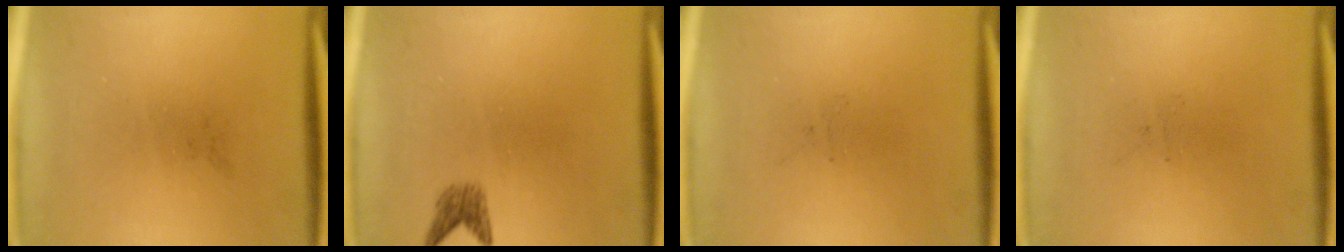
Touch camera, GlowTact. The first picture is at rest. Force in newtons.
{"total": 1.8}
{"total": 0.0}
{"total": 0.0}